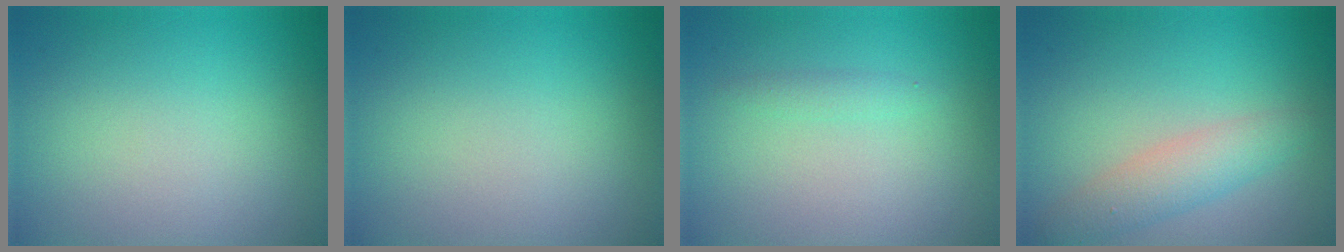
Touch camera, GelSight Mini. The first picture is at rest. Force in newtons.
{"total": 0.0}
{"total": 0.9, "press": 0.9, "slide": 0.0}
{"total": 2.9, "press": 2.9, "slide": 0.1}